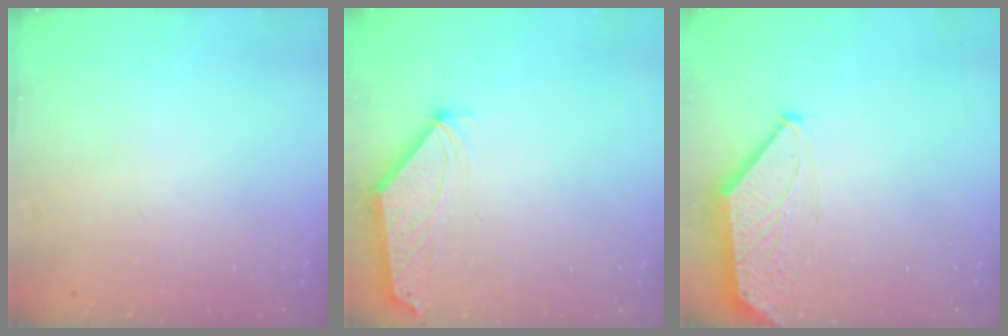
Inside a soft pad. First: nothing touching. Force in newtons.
{"total": 1.0, "press": 1.0, "slide": 0.3}
{"total": 0.5, "press": 0.5, "slide": 0.3}